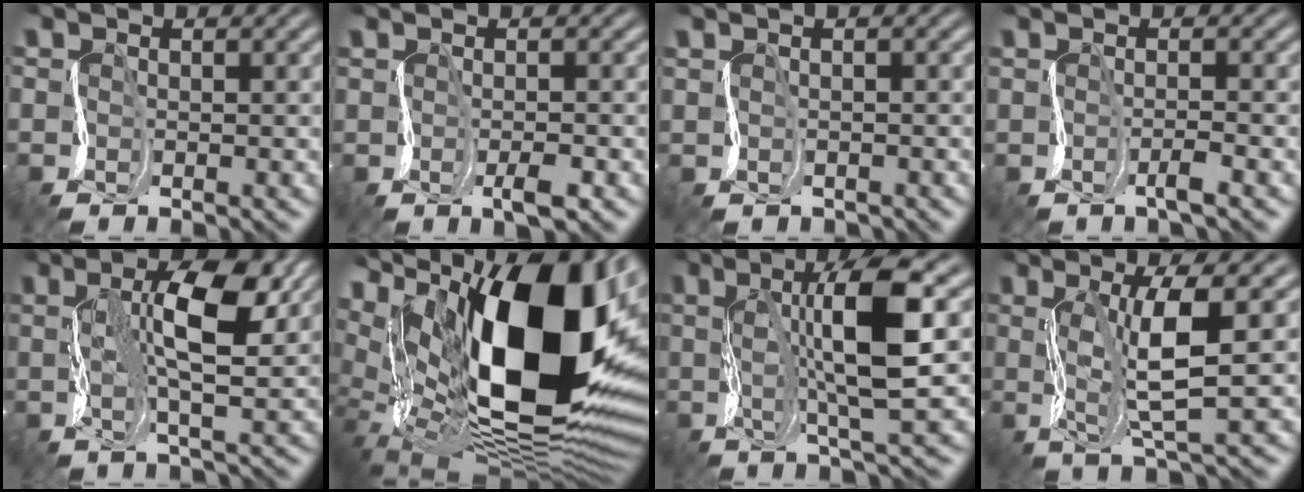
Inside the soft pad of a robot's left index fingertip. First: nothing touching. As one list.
[{"total": 0.9, "force": [0.4, -0.4, 0.8], "torque": [-0.021, 0.007, -0.003]}, {"total": 1.2, "force": [0.8, -0.4, -0.8], "torque": [0.017, 0.009, 0.005]}, {"total": 0.8, "force": [0.4, -0.6, 0.3], "torque": [-0.008, 0.009, -0.010]}, {"total": 7.1, "force": [3.7, 1.6, 5.8], "torque": [-0.096, 0.023, 0.051]}, {"total": 17.3, "force": [6.5, 8.1, 13.8], "torque": [-0.218, 0.010, 0.114]}, {"total": 8.2, "force": [3.0, 1.2, 7.5], "torque": [-0.120, 0.018, 0.049]}, {"total": 5.0, "force": [2.3, 0.3, 4.4], "torque": [-0.083, 0.014, 0.035]}]